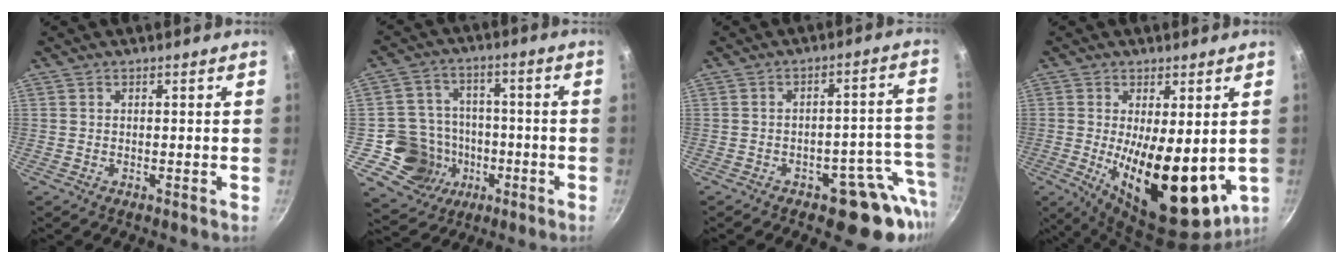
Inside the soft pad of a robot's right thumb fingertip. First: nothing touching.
{"total": 12.5, "force": [-3.5, 11.7, 3.0], "torque": [-0.014, 0.041, -0.050]}
{"total": 11.3, "force": [-5.6, 6.2, 7.6], "torque": [-0.016, 0.056, -0.061]}
{"total": 18.0, "force": [-1.2, 7.6, 16.3], "torque": [-0.226, -0.029, -0.001]}